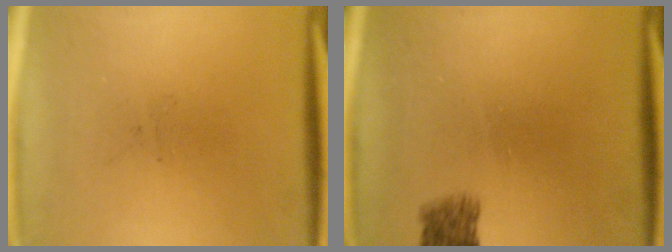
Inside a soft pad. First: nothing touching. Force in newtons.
{"total": 2.9}